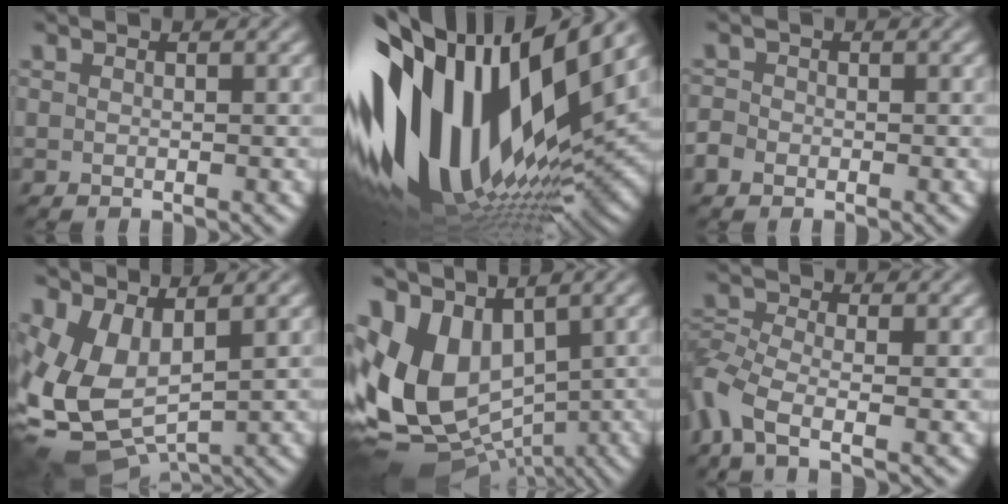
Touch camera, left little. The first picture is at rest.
{"total": 17.9, "force": [2.2, 8.6, 15.5], "torque": [-0.286, 0.005, 0.029]}
{"total": 1.2, "force": [-0.7, 0.9, 0.4], "torque": [-0.006, 0.002, -0.019]}
{"total": 7.4, "force": [-0.4, 4.3, 6.1], "torque": [-0.139, -0.024, 0.001]}
{"total": 11.6, "force": [0.7, 7.9, 8.5], "torque": [-0.185, -0.015, 0.015]}
{"total": 4.6, "force": [-2.6, 1.7, 3.4], "torque": [-0.089, -0.007, -0.070]}